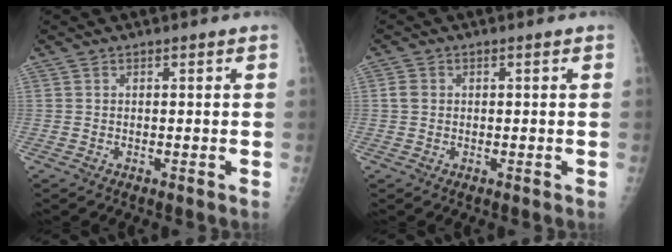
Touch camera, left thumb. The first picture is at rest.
{"total": 1.8, "force": [0.2, 1.6, 0.9], "torque": [-0.016, 0.002, 0.004]}